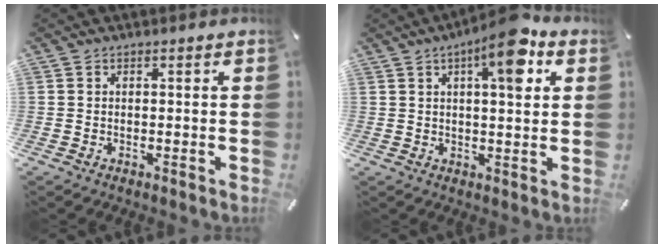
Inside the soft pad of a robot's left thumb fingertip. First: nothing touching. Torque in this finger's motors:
{"motor_torque": [2.20, 2.32, 1.22, -1.28, 0.23]}